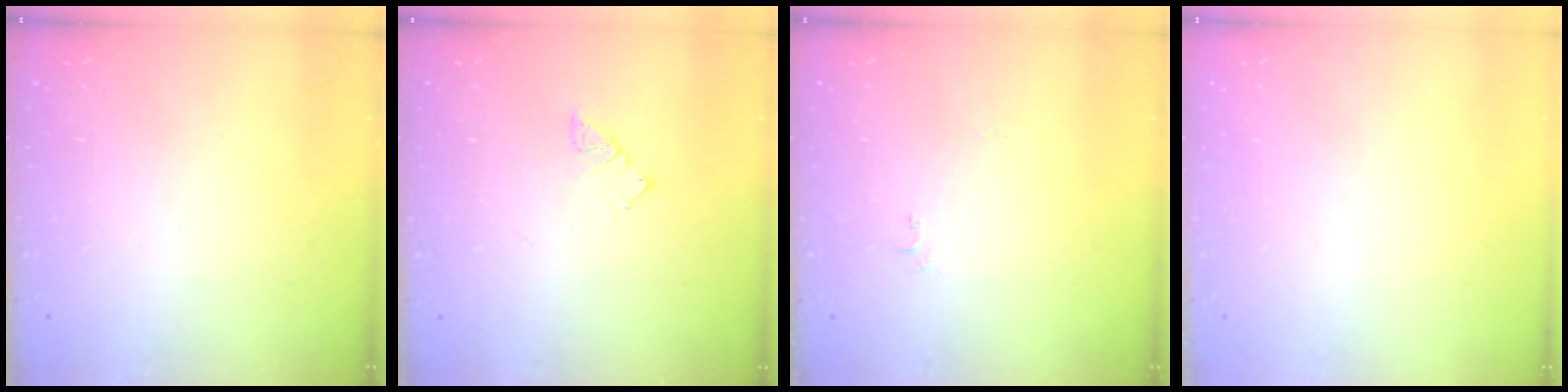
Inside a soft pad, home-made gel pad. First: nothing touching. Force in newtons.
{"total": 2.9, "press": 2.9, "slide": 0.5}
{"total": 6.1, "press": 6.1, "slide": 0.7}
{"total": 1.8, "press": 1.7, "slide": 0.1}